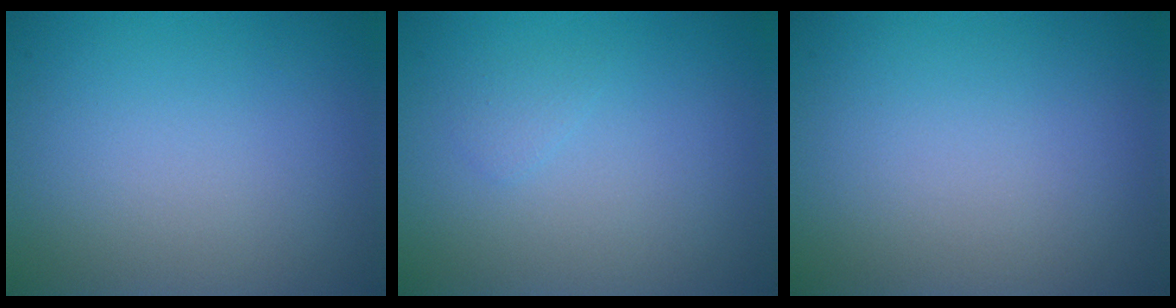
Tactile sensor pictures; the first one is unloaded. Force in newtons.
{"total": 0.7, "press": 0.7, "slide": 0.1}
{"total": 0.0}